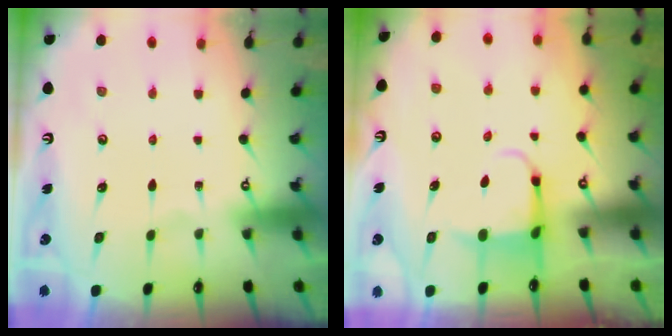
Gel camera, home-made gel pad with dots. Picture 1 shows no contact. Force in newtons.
{"total": 4.0, "press": 3.8, "slide": 1.0}